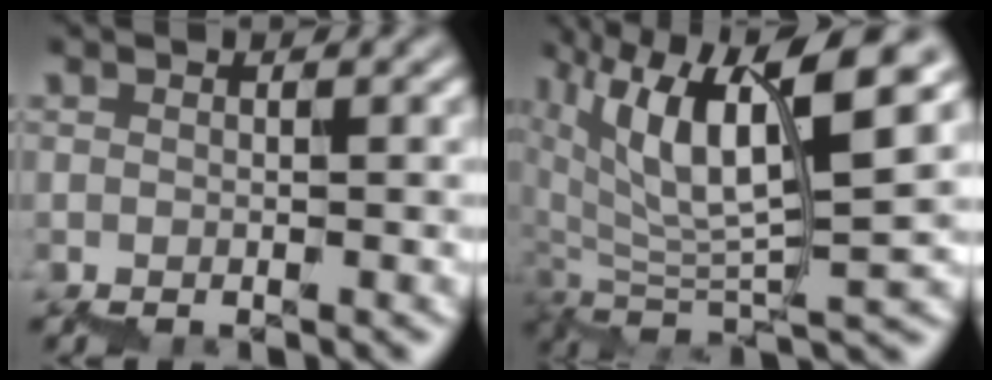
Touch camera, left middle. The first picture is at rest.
{"total": 10.6, "force": [5.1, 2.8, 8.8], "torque": [-0.176, 0.018, 0.098]}